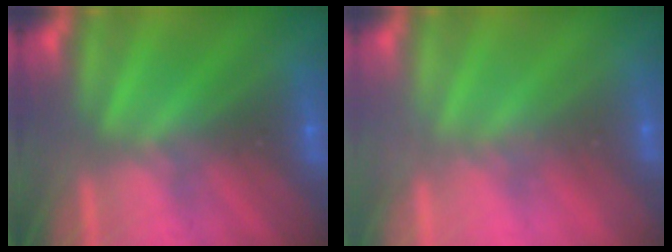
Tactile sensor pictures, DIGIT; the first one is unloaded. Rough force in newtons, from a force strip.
{"total": 2.0}